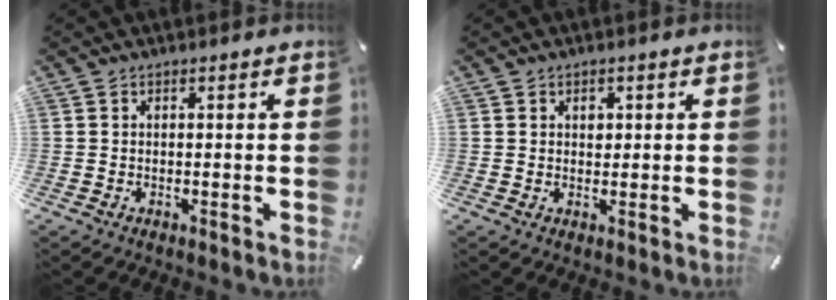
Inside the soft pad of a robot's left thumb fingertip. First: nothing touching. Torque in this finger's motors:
{"motor_torque": [0.27, 0.42, -0.01, -0.32, 0.11]}